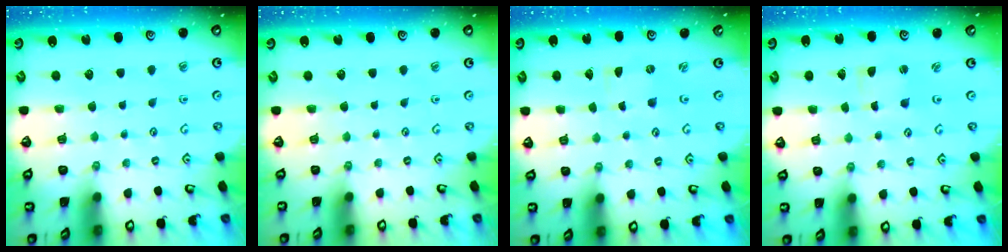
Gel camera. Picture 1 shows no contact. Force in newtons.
{"total": 0.0}
{"total": 0.0}
{"total": 1.6, "press": 1.5, "slide": 0.3}